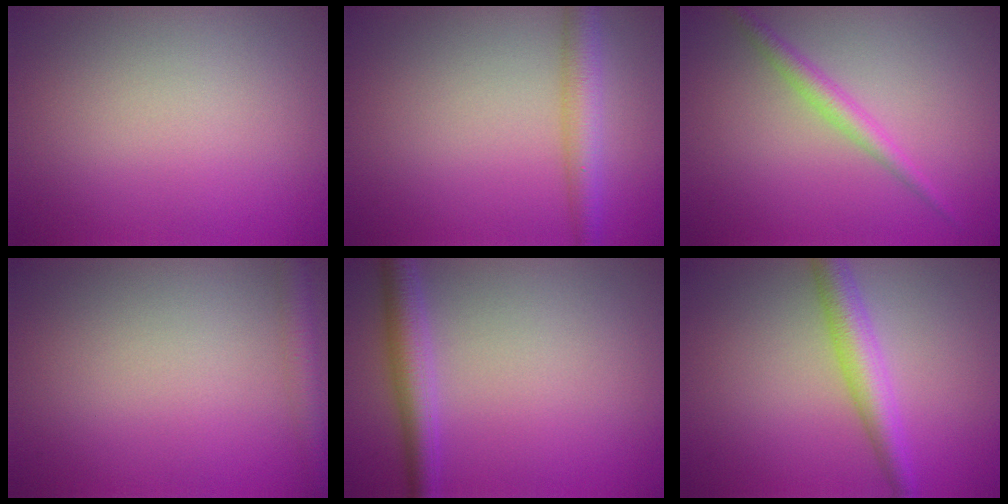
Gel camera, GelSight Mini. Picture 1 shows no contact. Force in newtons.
{"total": 3.4, "press": 3.4, "slide": 0.2}
{"total": 2.0, "press": 2.0, "slide": 0.1}
{"total": 2.5, "press": 2.5, "slide": 0.1}
{"total": 3.6, "press": 3.6, "slide": 0.1}
{"total": 3.8, "press": 3.8, "slide": 0.1}